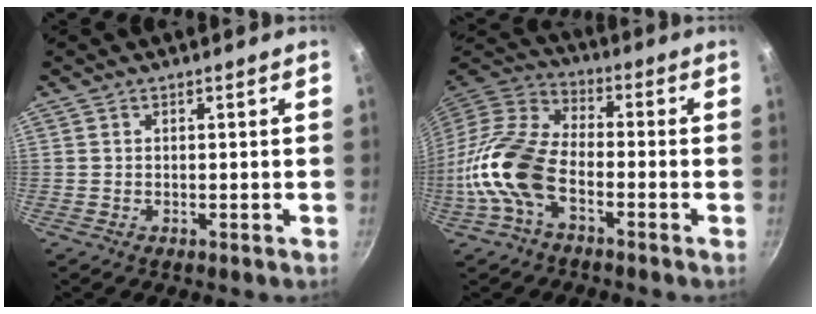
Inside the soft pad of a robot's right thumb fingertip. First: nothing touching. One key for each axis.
{"total": 14.5, "fx": -5.1, "fy": 8.0, "fz": 11.0, "tx": -0.208, "ty": 0.046, "tz": -0.116}